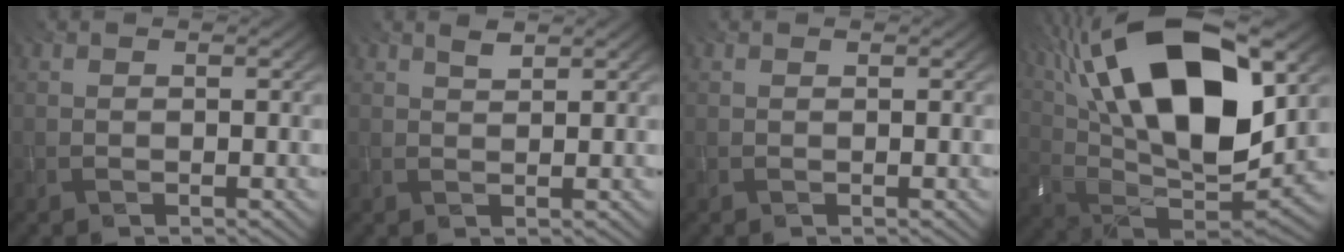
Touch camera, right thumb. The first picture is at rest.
{"total": 1.4, "force": [1.0, 0.4, 0.8], "torque": [-0.022, 0.001, 0.020]}
{"total": 0.0}
{"total": 21.4, "force": [8.0, 10.1, 17.1], "torque": [-0.340, 0.040, 0.132]}